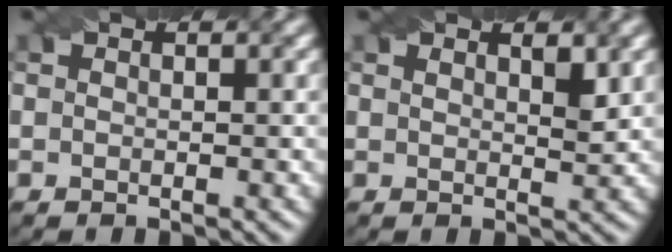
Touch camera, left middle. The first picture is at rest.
{"total": 1.7, "force": [1.2, 0.4, 1.2], "torque": [-0.015, -0.005, 0.023]}